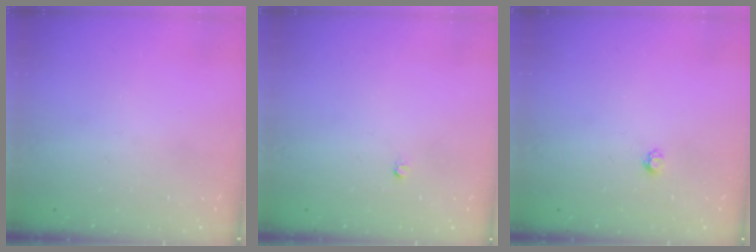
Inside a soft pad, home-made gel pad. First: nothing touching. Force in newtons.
{"total": 2.5, "press": 2.5, "slide": 0.2}
{"total": 2.7, "press": 2.7, "slide": 0.4}